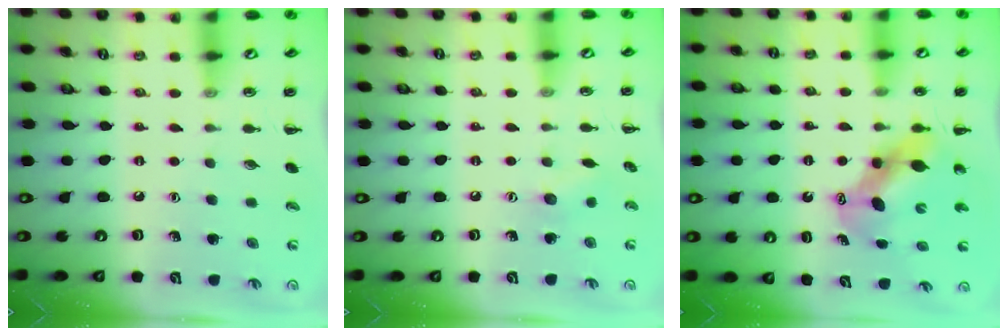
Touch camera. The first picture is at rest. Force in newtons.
{"total": 6.5, "press": 6.4, "slide": 1.1}
{"total": 6.7, "press": 6.5, "slide": 1.3}